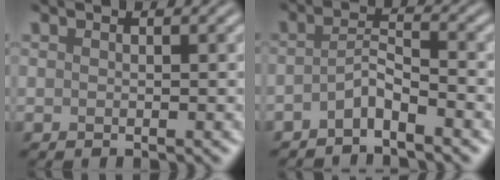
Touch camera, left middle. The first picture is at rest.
{"total": 2.4, "force": [-1.7, 0.4, 1.7], "torque": [-0.033, 0.007, -0.038]}